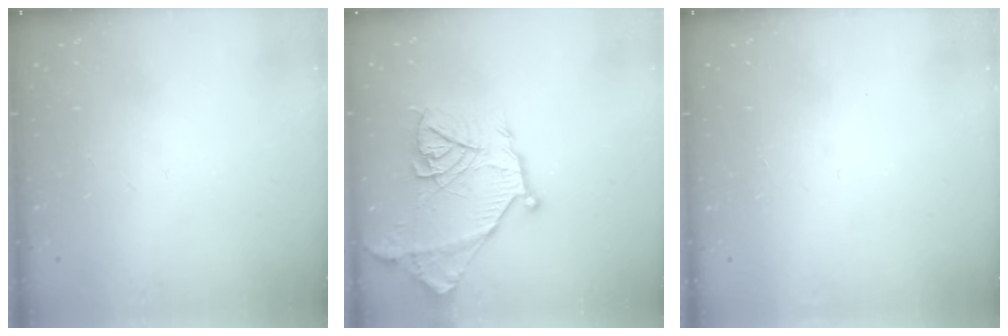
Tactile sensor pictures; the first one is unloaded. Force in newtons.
{"total": 18.2, "press": 18.2, "slide": 1.4}
{"total": 1.6, "press": 1.6, "slide": 0.1}